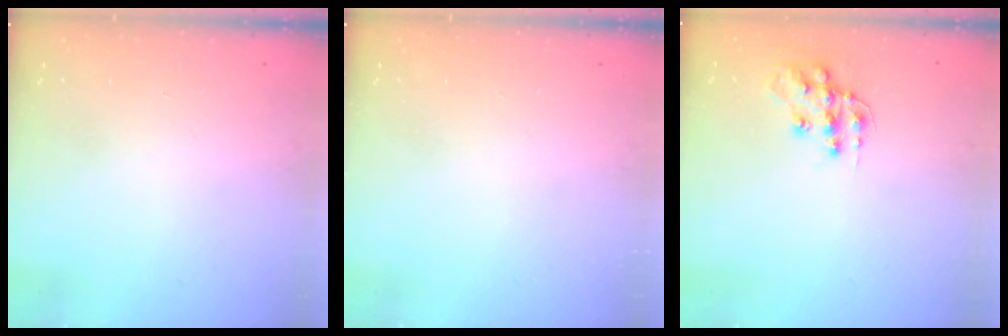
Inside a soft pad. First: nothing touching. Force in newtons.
{"total": 0.0}
{"total": 12.7, "press": 12.6, "slide": 0.9}